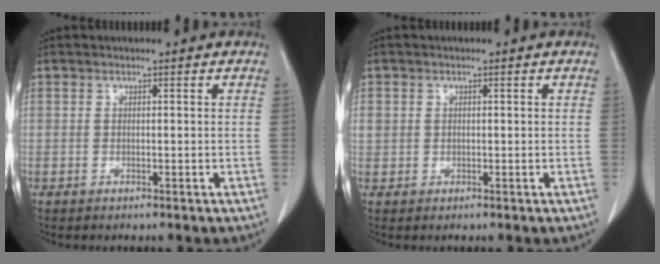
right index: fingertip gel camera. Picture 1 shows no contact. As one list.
[{"total": 1.7, "force": [0.3, 1.6, 0.5], "torque": [-0.009, 0.014, 0.011]}]